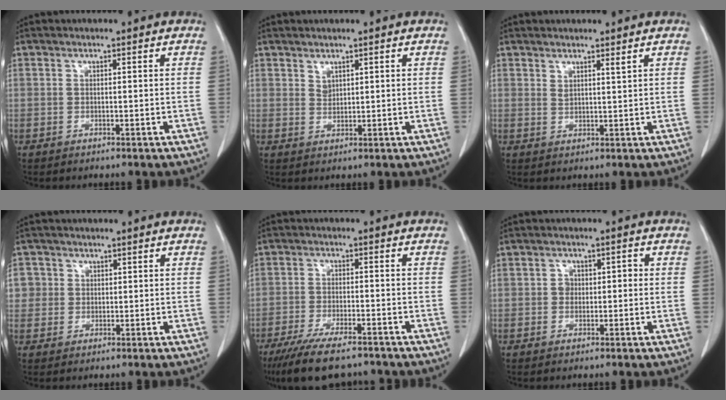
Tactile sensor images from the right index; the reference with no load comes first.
{"total": 1.3, "force": [1.0, 0.6, 0.6], "torque": [-0.008, -0.003, 0.022]}
{"total": 1.5, "force": [1.3, 0.0, 0.8], "torque": [-0.015, -0.010, 0.025]}
{"total": 3.5, "force": [0.8, 3.5, 0.2], "torque": [0.014, 0.008, 0.016]}
{"total": 11.5, "force": [-9.3, 2.5, 6.3], "torque": [-0.103, -0.022, -0.149]}
{"total": 2.1, "force": [-0.2, 1.8, 1.1], "torque": [-0.013, 0.012, -0.004]}